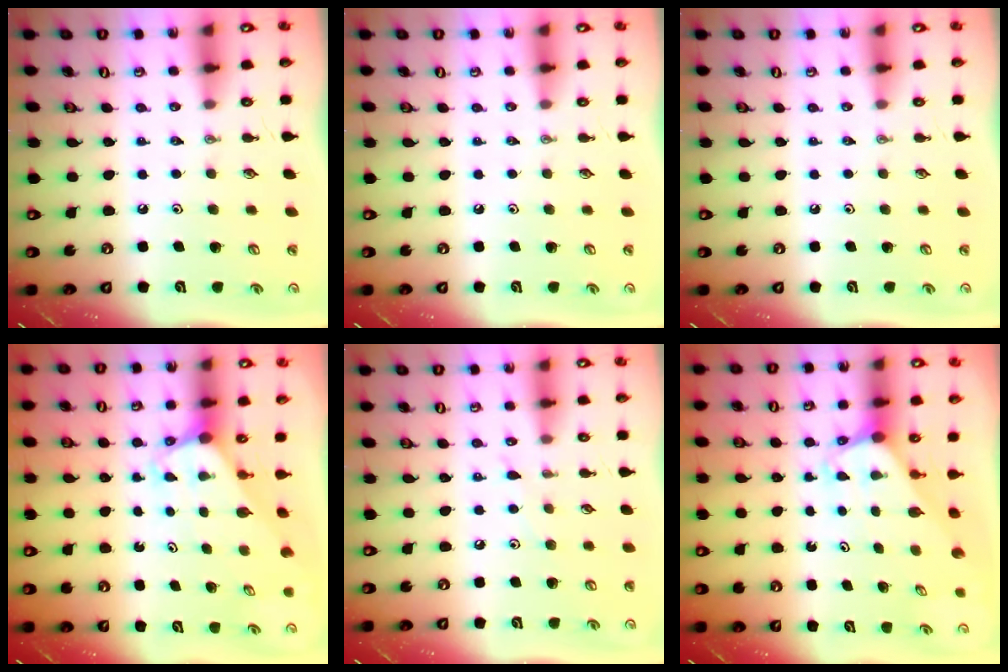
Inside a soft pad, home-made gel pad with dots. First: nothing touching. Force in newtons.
{"total": 0.0}
{"total": 0.0}
{"total": 3.0, "press": 3.0, "slide": 0.1}
{"total": 3.7, "press": 3.6, "slide": 0.6}
{"total": 2.0, "press": 2.0, "slide": 0.1}